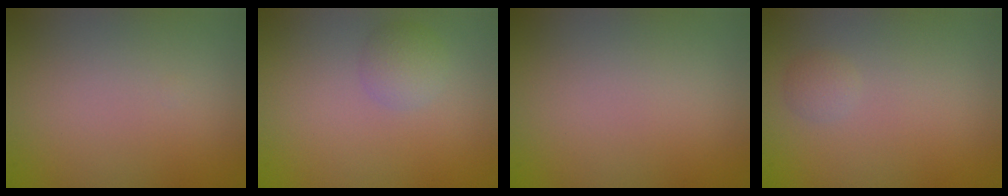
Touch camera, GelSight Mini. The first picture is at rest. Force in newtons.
{"total": 1.9, "press": 1.9, "slide": 0.1}
{"total": 0.0}
{"total": 0.9, "press": 0.9, "slide": 0.0}